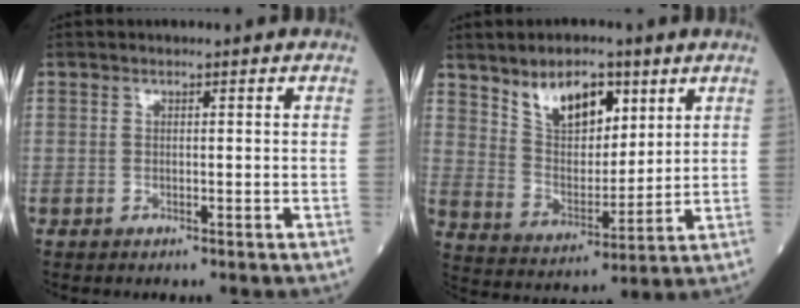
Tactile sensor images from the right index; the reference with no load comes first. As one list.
[{"total": 10.7, "force": [6.3, 5.2, 6.9], "torque": [-0.125, 0.008, 0.125]}]